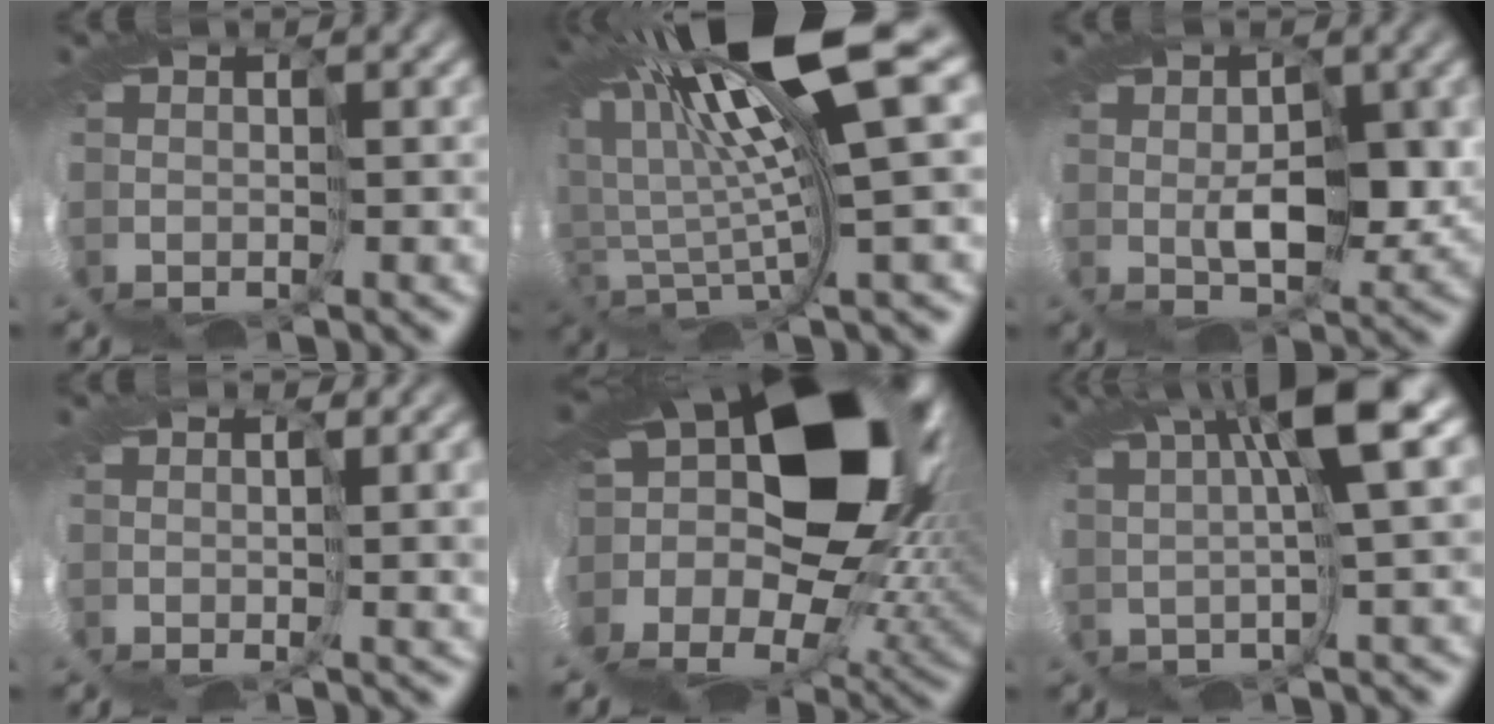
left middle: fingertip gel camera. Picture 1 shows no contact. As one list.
[{"total": 10.9, "force": [7.0, 0.3, 8.3], "torque": [-0.177, 0.008, 0.128]}, {"total": 2.8, "force": [1.4, 0.5, 2.4], "torque": [-0.047, 0.001, 0.020]}, {"total": 4.5, "force": [1.0, 2.1, 3.9], "torque": [-0.075, 0.002, 0.025]}, {"total": 15.9, "force": [5.1, 9.2, 11.9], "torque": [-0.217, -0.020, 0.105]}, {"total": 5.2, "force": [3.0, -2.3, 3.6], "torque": [-0.039, 0.023, 0.040]}]